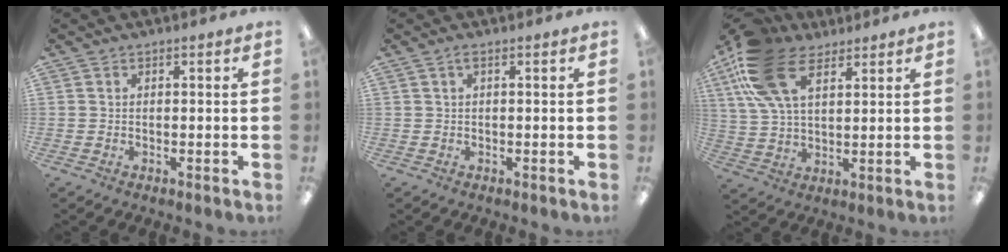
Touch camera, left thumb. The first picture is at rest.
{"total": 1.2, "force": [0.3, 0.2, 1.1], "torque": [-0.023, 0.001, 0.004]}
{"total": 18.3, "force": [9.0, 10.1, 12.4], "torque": [-0.280, -0.014, 0.163]}